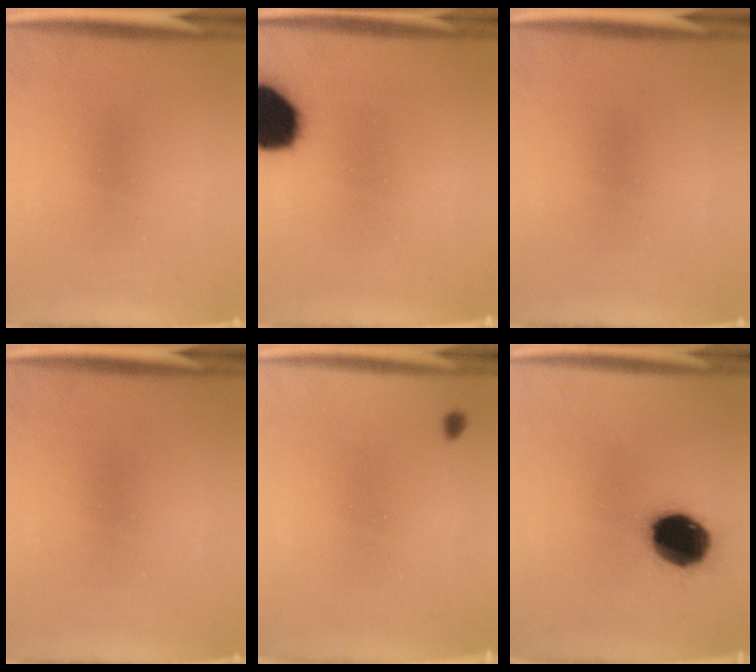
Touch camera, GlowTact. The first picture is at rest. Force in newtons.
{"total": 19.3}
{"total": 0.0}
{"total": 0.0}
{"total": 0.8}
{"total": 16.8}